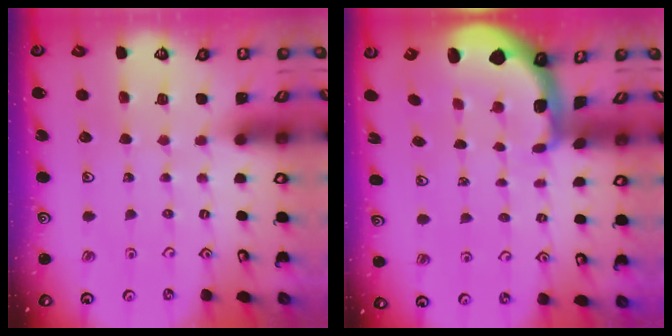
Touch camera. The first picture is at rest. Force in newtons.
{"total": 1.8, "press": 1.7, "slide": 0.4}